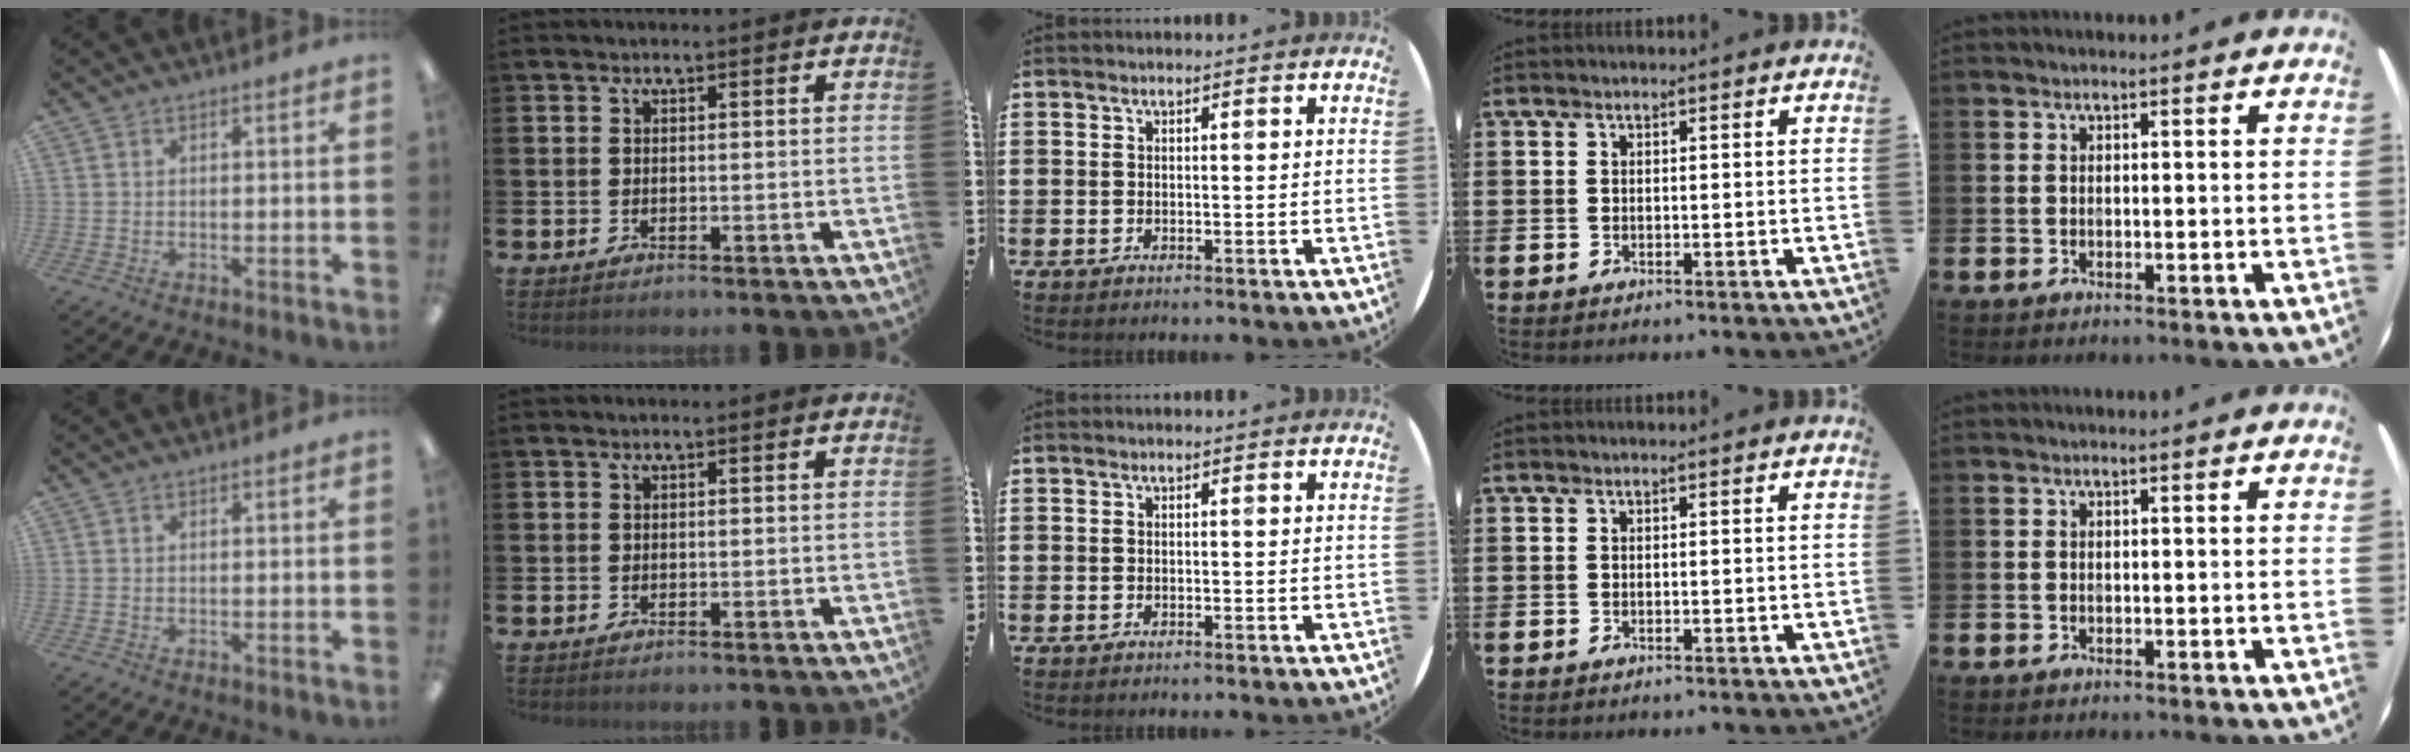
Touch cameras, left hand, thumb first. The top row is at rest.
{}